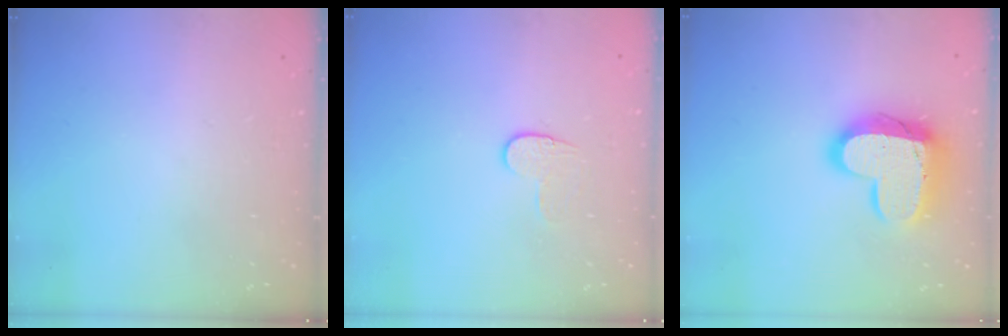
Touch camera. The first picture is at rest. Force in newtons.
{"total": 6.8, "press": 6.8, "slide": 0.6}
{"total": 16.3, "press": 16.2, "slide": 1.4}